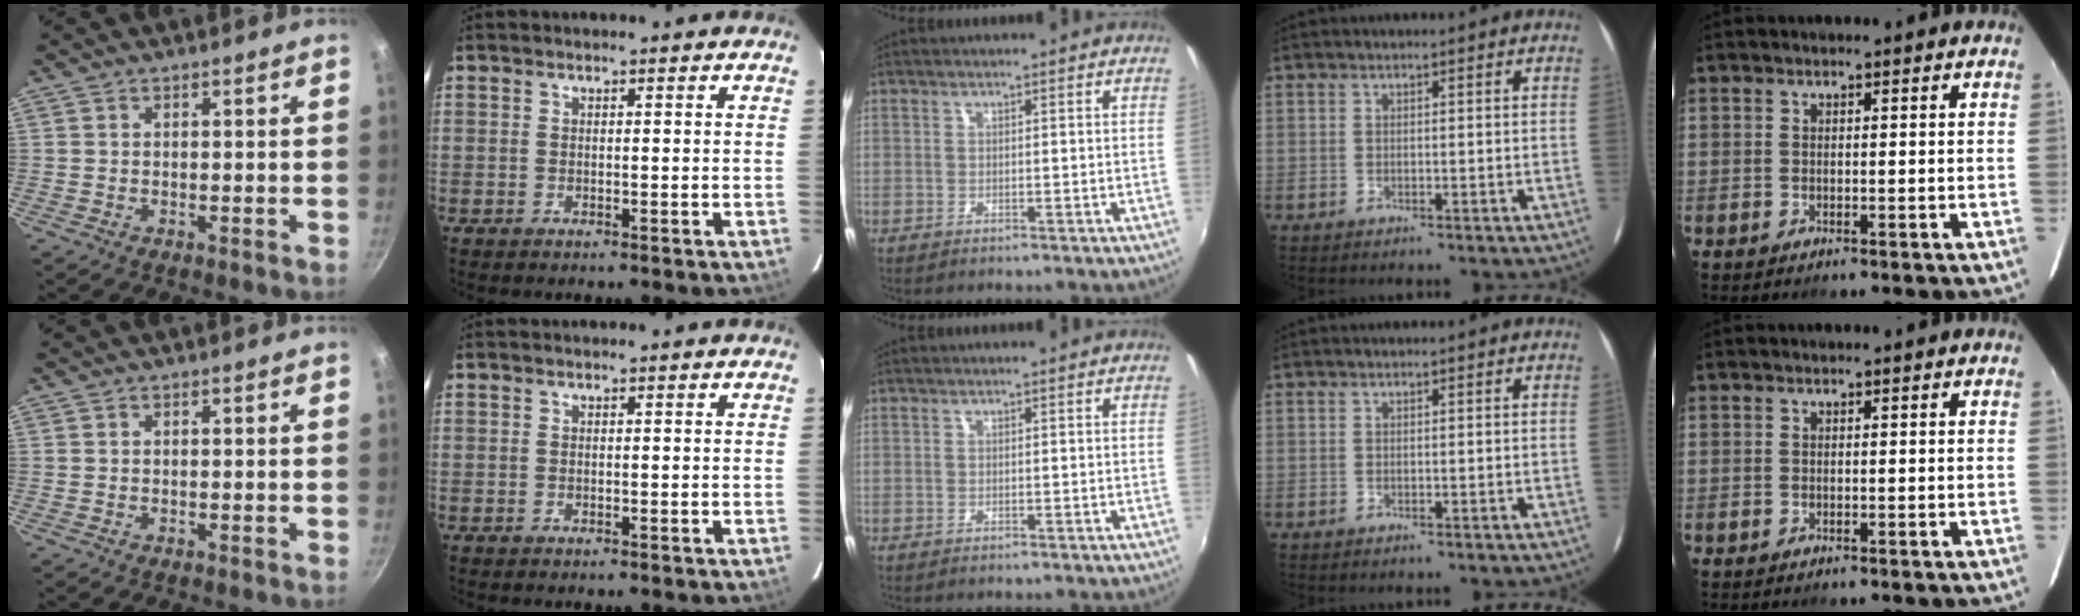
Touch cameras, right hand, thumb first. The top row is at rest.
{}